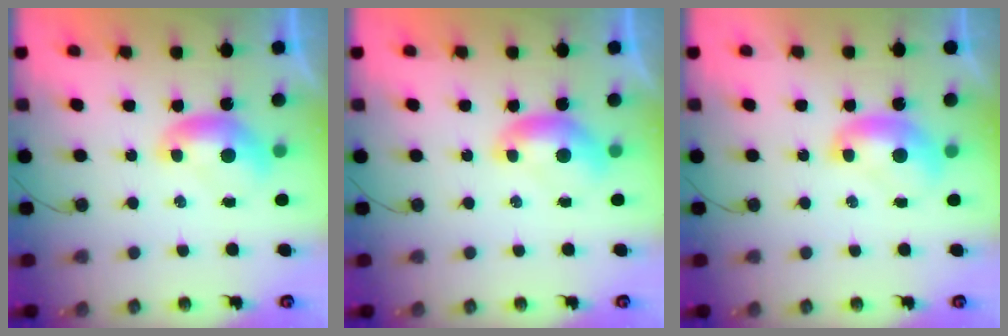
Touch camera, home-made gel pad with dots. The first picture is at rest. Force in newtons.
{"total": 0.0}
{"total": 1.6, "press": 1.6, "slide": 0.2}